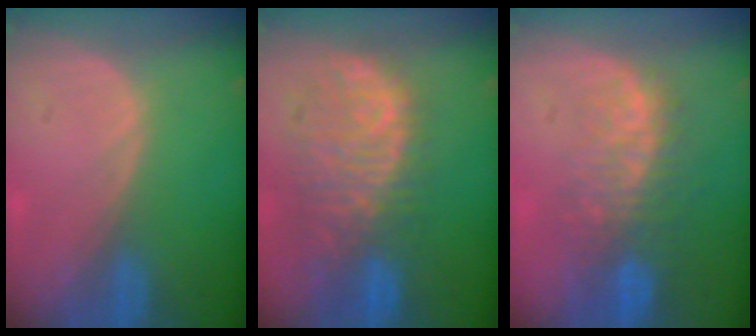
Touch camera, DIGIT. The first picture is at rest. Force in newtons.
{"total": 11.1, "press": 9.6, "slide": 5.6}
{"total": 9.5, "press": 8.2, "slide": 4.8}